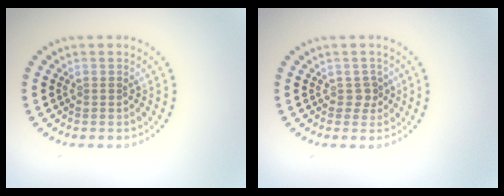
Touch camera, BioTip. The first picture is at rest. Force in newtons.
{"total": 1.3, "press": 1.0, "slide": 0.8}